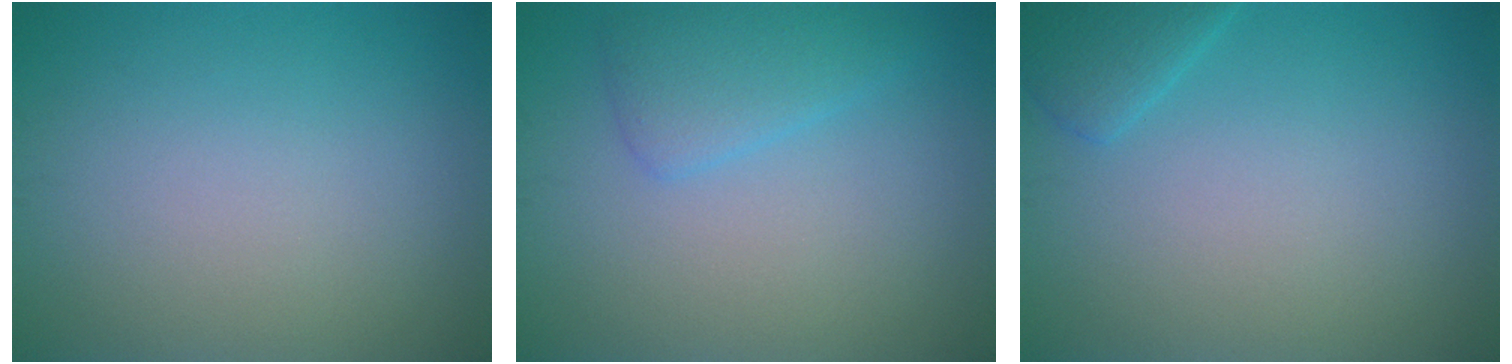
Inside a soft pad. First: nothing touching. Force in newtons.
{"total": 2.7, "press": 2.6, "slide": 0.3}
{"total": 2.0, "press": 2.0, "slide": 0.1}